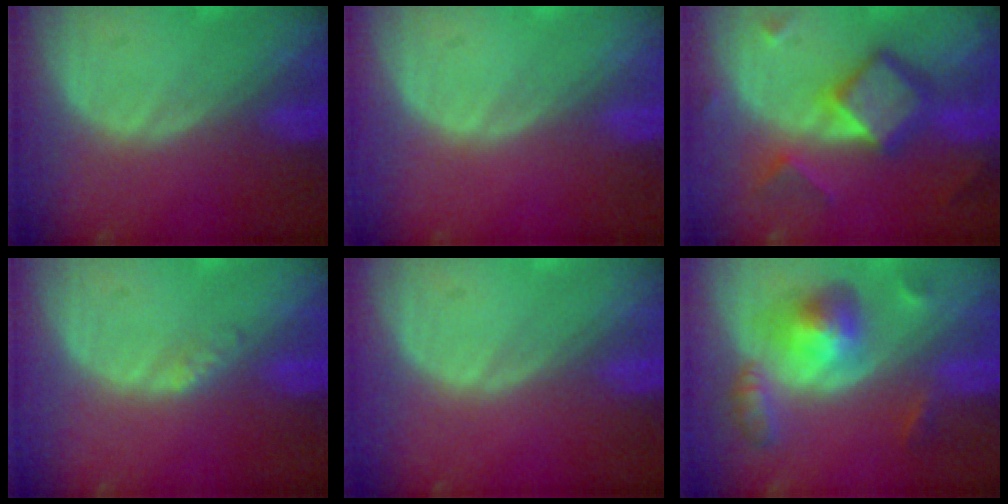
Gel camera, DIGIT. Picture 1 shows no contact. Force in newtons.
{"total": 0.0}
{"total": 7.4, "press": 7.4, "slide": 0.5}
{"total": 1.1, "press": 1.1, "slide": 0.1}
{"total": 0.0}
{"total": 6.5, "press": 6.5, "slide": 0.4}